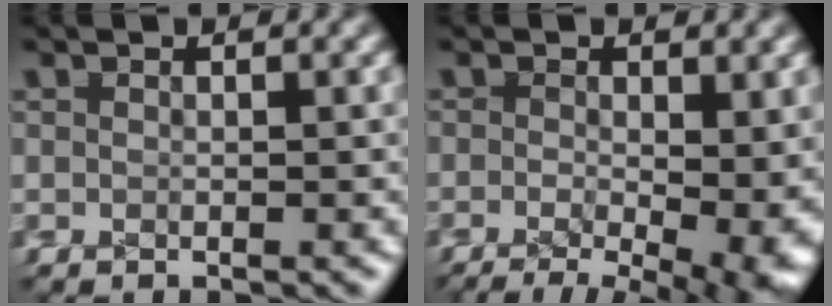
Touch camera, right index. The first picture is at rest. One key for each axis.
{"total": 8.7, "fx": -4.1, "fy": 4.1, "fz": 6.5, "tx": -0.081, "ty": -0.052, "tz": -0.040}